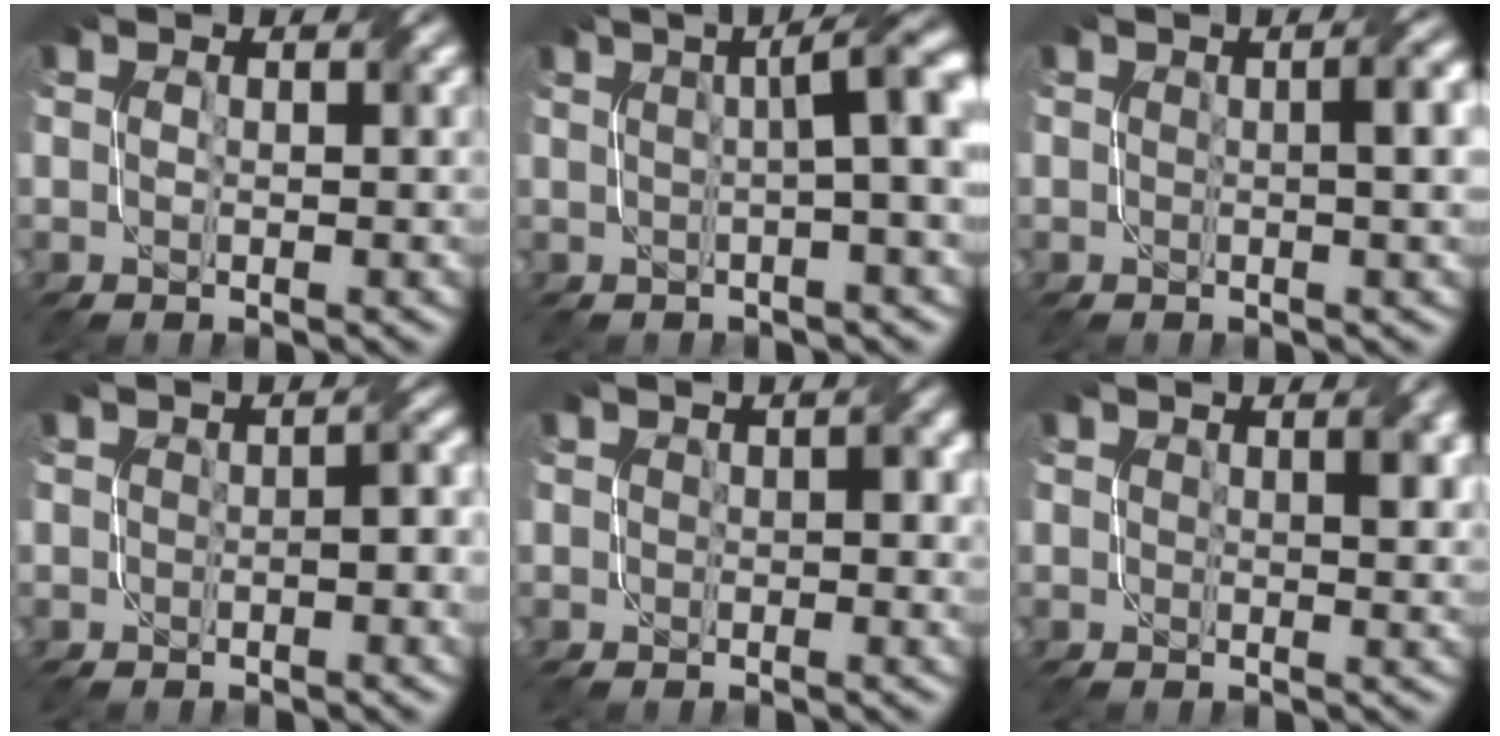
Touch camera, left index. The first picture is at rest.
{"total": 7.2, "force": [1.2, 2.2, 6.8], "torque": [-0.044, 0.034, 0.006]}
{"total": 2.9, "force": [0.1, 0.7, 2.8], "torque": [-0.025, 0.015, 0.002]}
{"total": 2.5, "force": [-1.0, 1.1, 2.0], "torque": [-0.021, 0.008, -0.011]}
{"total": 1.6, "force": [-0.3, 1.1, 1.1], "torque": [-0.008, 0.002, -0.001]}
{"total": 1.5, "force": [0.2, 0.8, 1.3], "torque": [-0.011, 0.002, 0.005]}